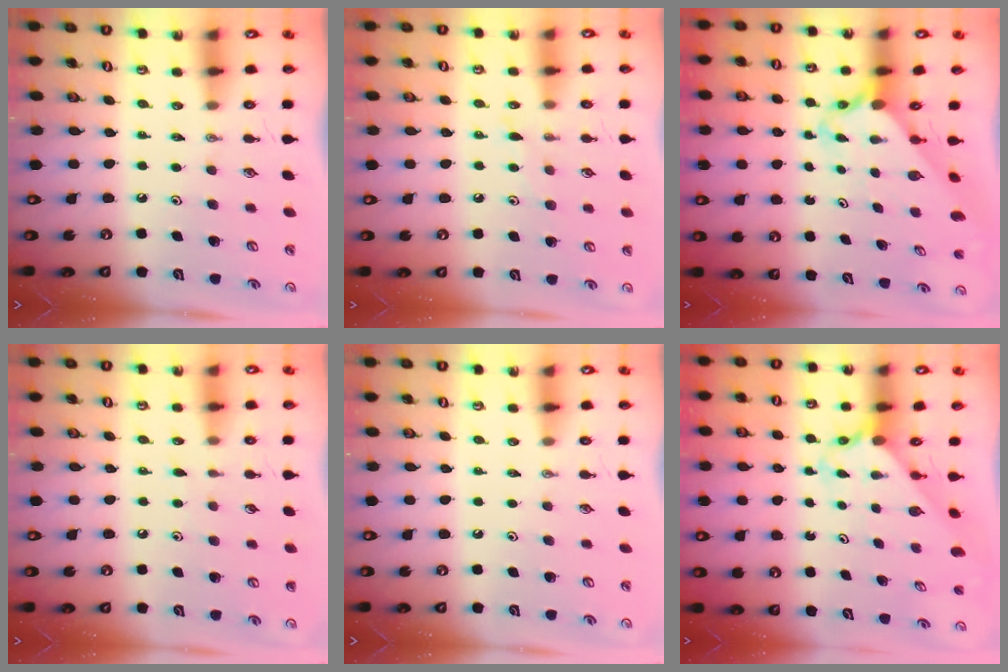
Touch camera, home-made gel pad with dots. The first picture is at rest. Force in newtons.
{"total": 4.7, "press": 4.7, "slide": 0.6}
{"total": 2.6, "press": 2.6, "slide": 0.2}
{"total": 2.2, "press": 2.2, "slide": 0.3}
{"total": 0.0}
{"total": 2.3, "press": 2.3, "slide": 0.2}